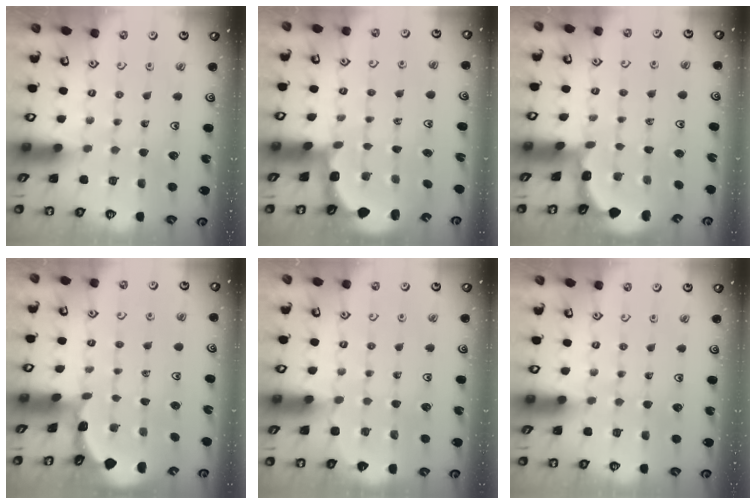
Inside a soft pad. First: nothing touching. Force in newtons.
{"total": 2.8, "press": 2.2, "slide": 1.7}
{"total": 2.0, "press": 2.0, "slide": 0.2}
{"total": 0.0}
{"total": 2.1, "press": 2.1, "slide": 0.2}
{"total": 0.0}